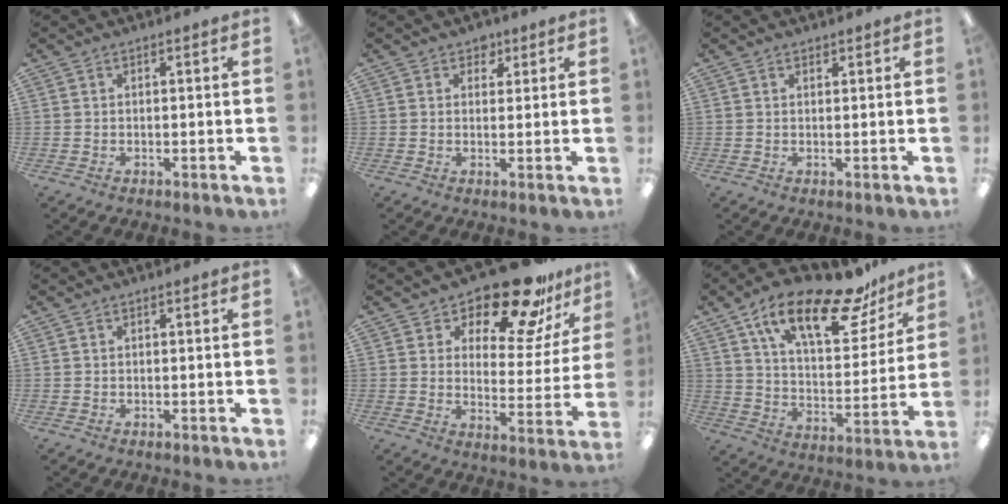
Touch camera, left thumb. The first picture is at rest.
{"total": 2.8, "force": [1.8, 2.0, 0.7], "torque": [0.005, -0.005, 0.029]}
{"total": 0.9, "force": [0.8, 0.4, 0.2], "torque": [-0.004, 0.001, 0.014]}
{"total": 0.0}
{"total": 17.4, "force": [14.5, 5.7, 7.9], "torque": [-0.120, -0.111, 0.246]}
{"total": 20.6, "force": [13.7, 8.1, 13.0], "torque": [-0.209, -0.076, 0.230]}